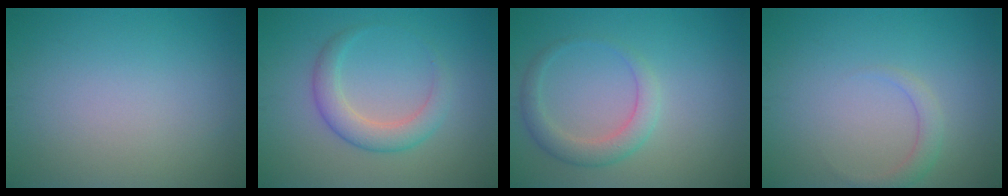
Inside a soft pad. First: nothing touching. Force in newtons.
{"total": 3.2, "press": 3.2, "slide": 0.3}
{"total": 2.8, "press": 2.8, "slide": 0.3}
{"total": 1.6, "press": 1.6, "slide": 0.1}